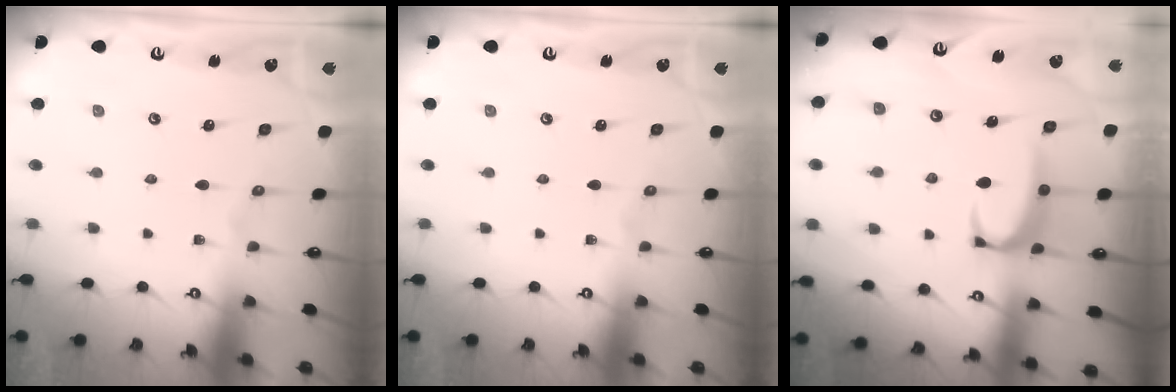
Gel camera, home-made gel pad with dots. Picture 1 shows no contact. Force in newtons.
{"total": 0.0}
{"total": 2.1, "press": 2.0, "slide": 0.6}